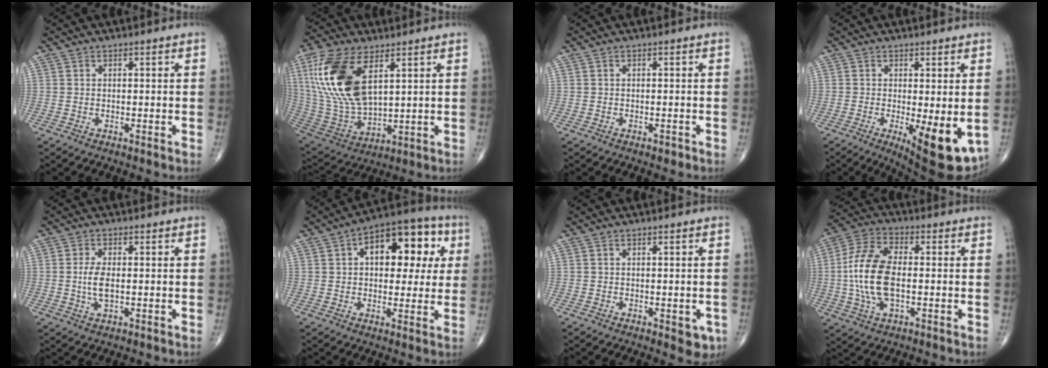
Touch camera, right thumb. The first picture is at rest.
{"total": 19.7, "force": [7.0, 9.8, 15.7], "torque": [-0.325, -0.023, 0.140]}
{"total": 0.8, "force": [-0.5, 0.5, 0.4], "torque": [-0.004, 0.000, -0.007]}
{"total": 11.3, "force": [-2.6, 3.7, 10.4], "torque": [-0.138, -0.024, -0.027]}
{"total": 4.7, "force": [-0.2, 2.1, 4.1], "torque": [-0.086, -0.005, -0.005]}
{"total": 16.5, "force": [4.4, 9.2, 13.0], "torque": [-0.128, 0.025, 0.055]}
{"total": 3.5, "force": [-1.1, 2.0, 2.7], "torque": [-0.011, -0.001, -0.011]}
{"total": 14.0, "force": [-0.8, 7.1, 12.0], "torque": [-0.253, 0.014, -0.019]}